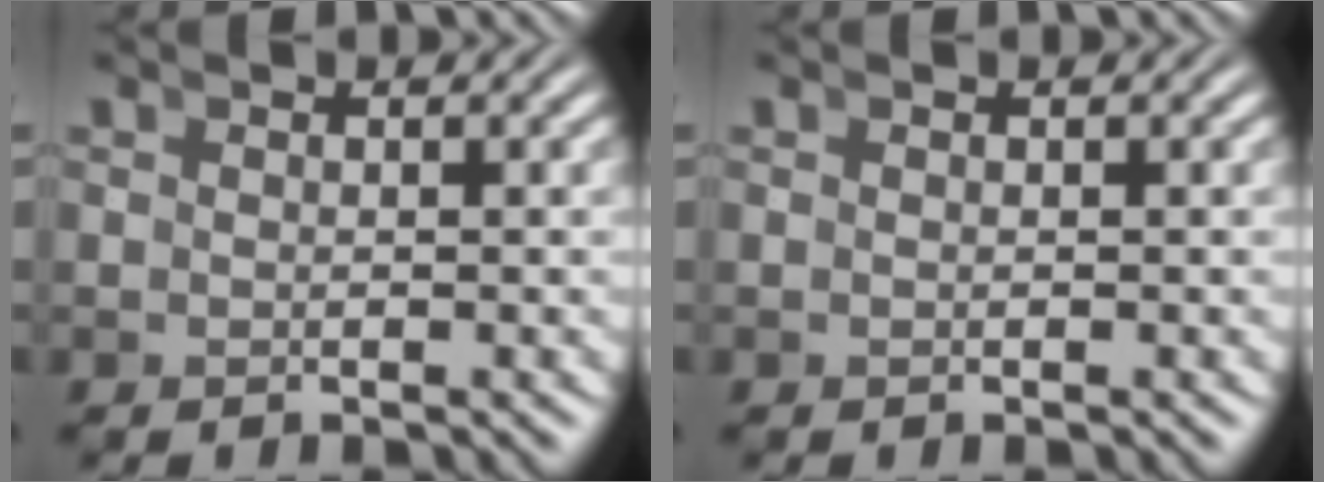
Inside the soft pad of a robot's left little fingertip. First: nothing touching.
{"total": 0.0}